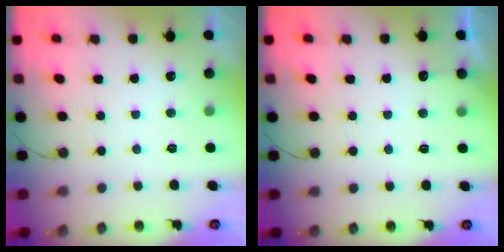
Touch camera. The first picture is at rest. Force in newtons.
{"total": 2.8, "press": 2.8, "slide": 0.4}